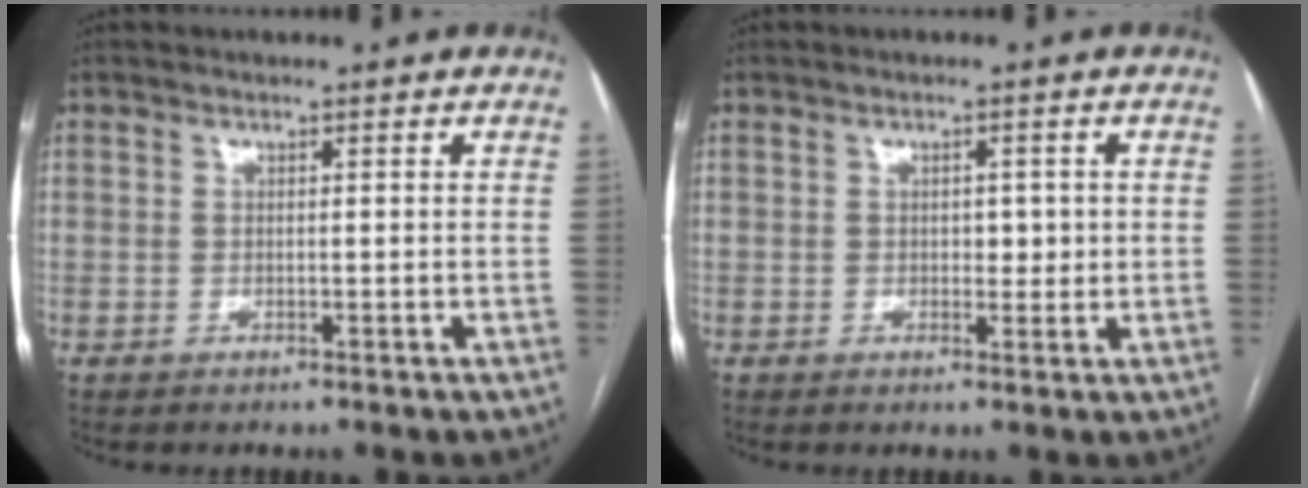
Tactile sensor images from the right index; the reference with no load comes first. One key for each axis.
{"total": 2.6, "fx": 0.2, "fy": 1.4, "fz": 2.1, "tx": -0.029, "ty": 0.002, "tz": 0.004}